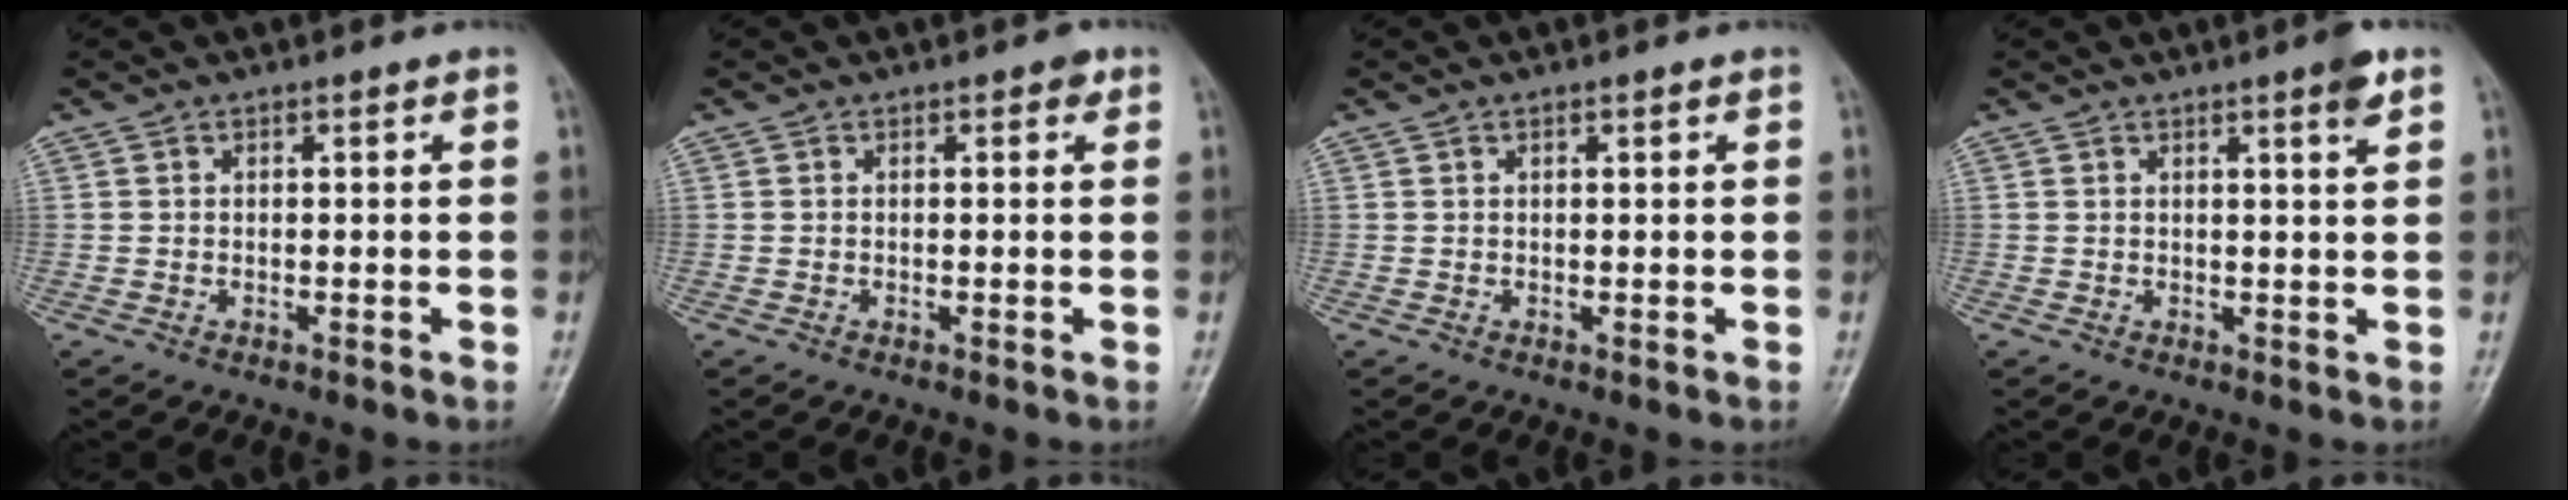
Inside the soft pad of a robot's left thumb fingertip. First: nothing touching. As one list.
[{"total": 1.2, "force": [0.5, 0.7, 0.8], "torque": [-0.003, 0.000, 0.002]}, {"total": 0.8, "force": [0.5, 0.2, 0.6], "torque": [-0.008, 0.000, 0.007]}, {"total": 3.1, "force": [1.9, 0.2, 2.5], "torque": [-0.035, -0.010, 0.025]}]